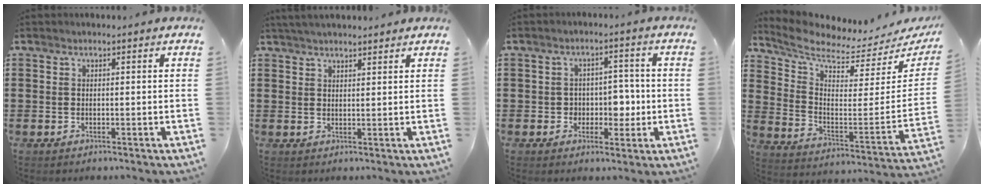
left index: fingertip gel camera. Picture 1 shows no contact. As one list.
[{"total": 2.4, "force": [2.3, 0.0, 0.7], "torque": [-0.017, 0.002, 0.044]}, {"total": 4.5, "force": [-0.6, 3.9, 2.3], "torque": [-0.041, 0.002, -0.018]}, {"total": 5.3, "force": [4.7, 0.8, 2.4], "torque": [-0.073, -0.052, 0.077]}]